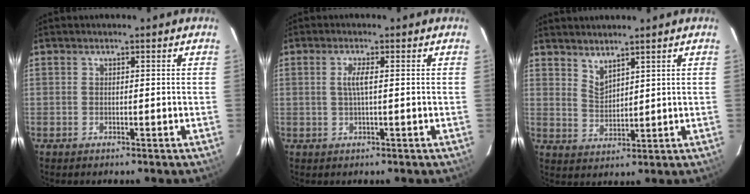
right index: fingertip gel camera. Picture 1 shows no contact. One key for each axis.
{"total": 2.4, "fx": 0.1, "fy": 0.0, "fz": 2.4, "tx": -0.047, "ty": 0.001, "tz": 0.000}
{"total": 3.8, "fx": 3.4, "fy": 0.9, "fz": 1.5, "tx": -0.025, "ty": -0.004, "tz": 0.066}